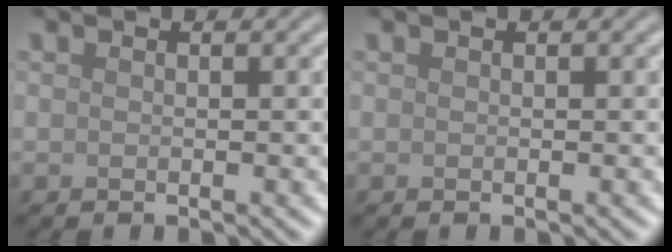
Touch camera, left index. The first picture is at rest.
{"total": 0.0}